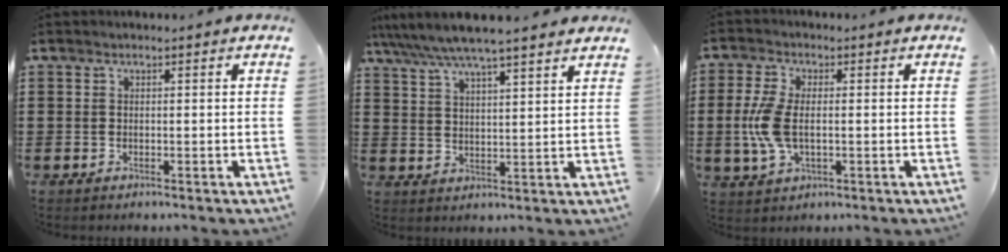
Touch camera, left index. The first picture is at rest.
{"total": 5.9, "force": [5.1, 0.3, 2.8], "torque": [-0.072, -0.021, 0.088]}
{"total": 7.3, "force": [-0.5, 3.6, 6.3], "torque": [-0.164, -0.009, -0.018]}